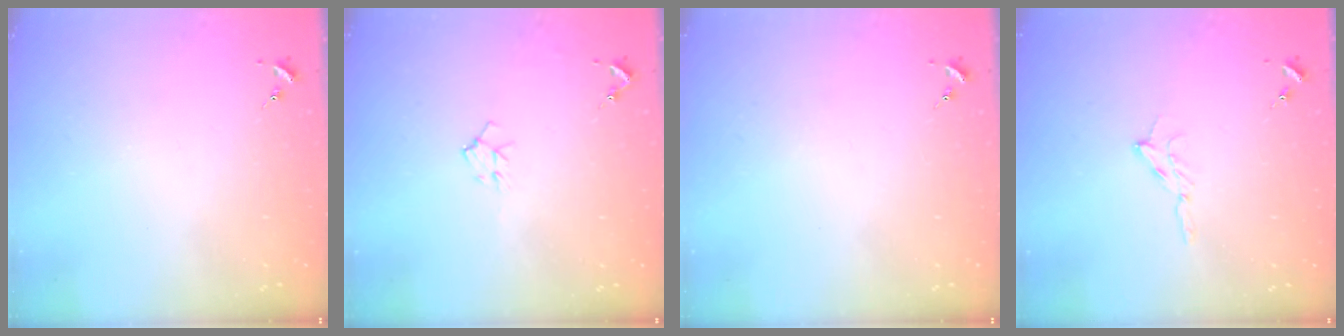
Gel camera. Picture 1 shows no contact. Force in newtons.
{"total": 7.7, "press": 7.6, "slide": 0.9}
{"total": 0.0}
{"total": 4.9, "press": 4.9, "slide": 0.5}